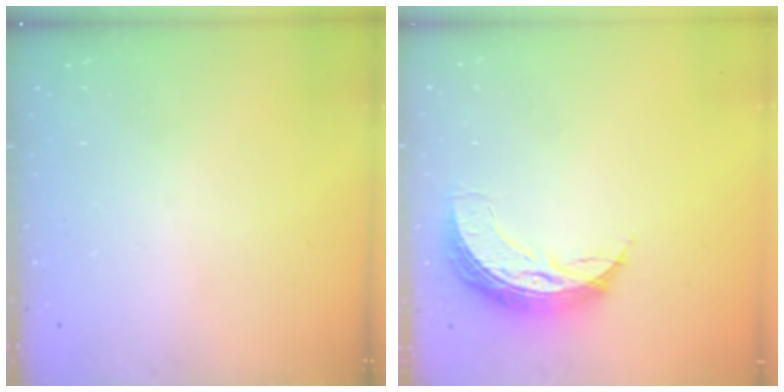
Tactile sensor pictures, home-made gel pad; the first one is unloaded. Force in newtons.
{"total": 9.0, "press": 9.0, "slide": 0.6}